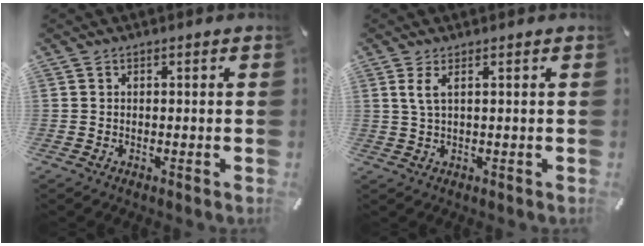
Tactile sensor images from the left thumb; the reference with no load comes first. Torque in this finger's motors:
{"motor_torque": [0.00, -0.10, 0.40, -0.14, 0.07]}